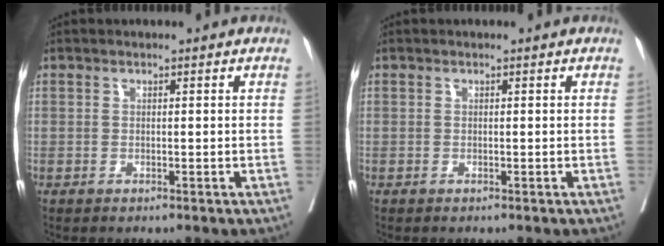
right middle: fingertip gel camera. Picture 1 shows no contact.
{"total": 0.0}